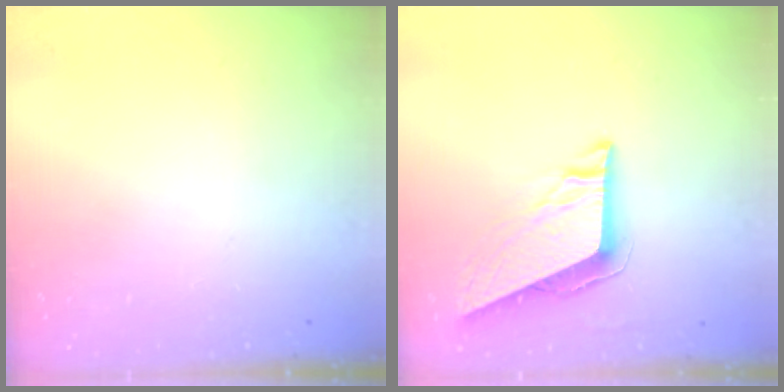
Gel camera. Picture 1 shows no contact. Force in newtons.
{"total": 8.8, "press": 8.7, "slide": 1.4}